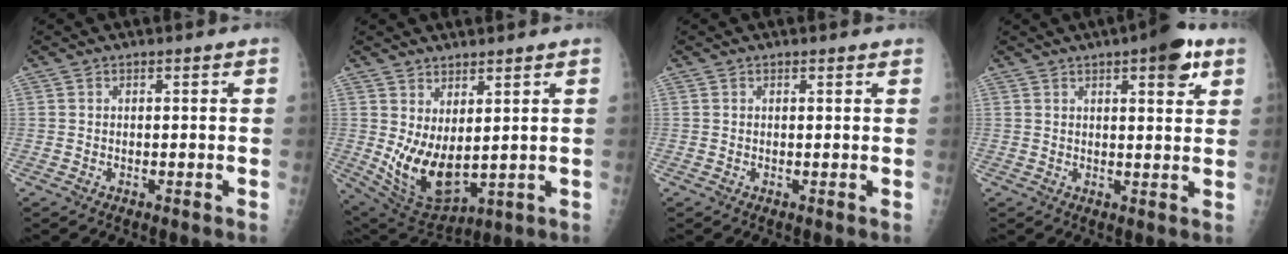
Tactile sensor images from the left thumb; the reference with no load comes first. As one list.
[{"total": 11.3, "force": [2.4, 5.2, 9.8], "torque": [-0.167, -0.037, 0.070]}, {"total": 1.0, "force": [0.9, 0.1, 0.5], "torque": [-0.004, -0.002, 0.013]}, {"total": 7.9, "force": [4.3, 2.3, 6.2], "torque": [-0.071, -0.014, 0.053]}]